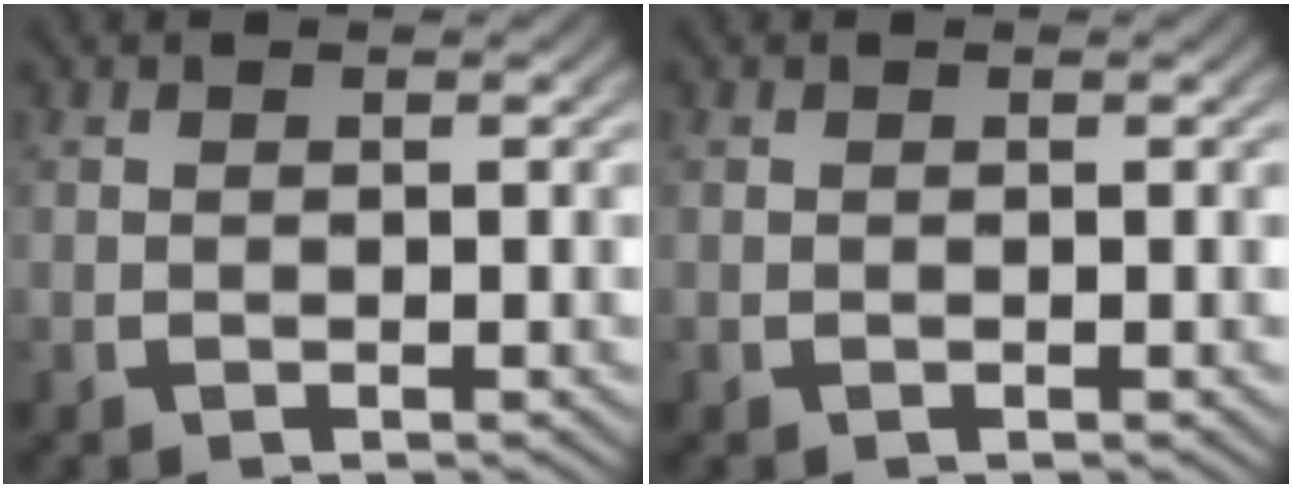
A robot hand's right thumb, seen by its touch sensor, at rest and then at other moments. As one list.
[{"total": 0.0}]